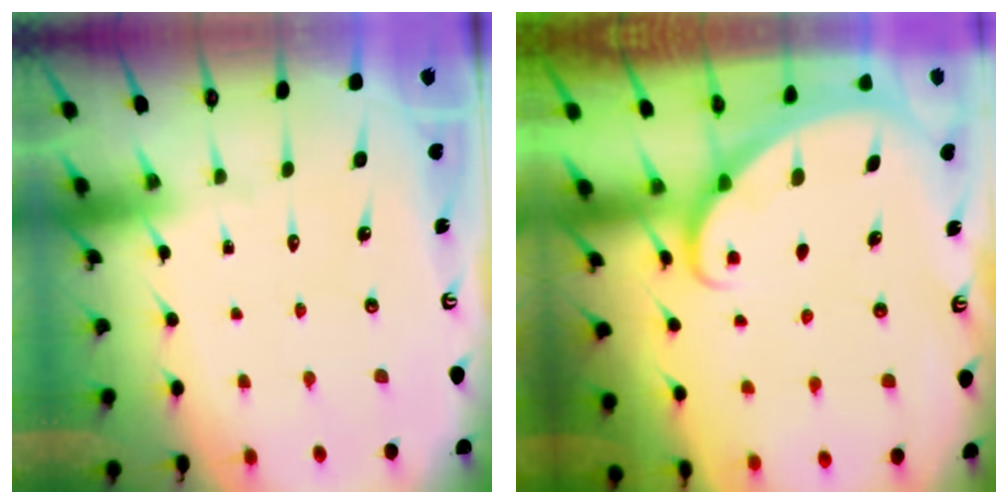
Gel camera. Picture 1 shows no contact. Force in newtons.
{"total": 1.6, "press": 1.6, "slide": 0.1}